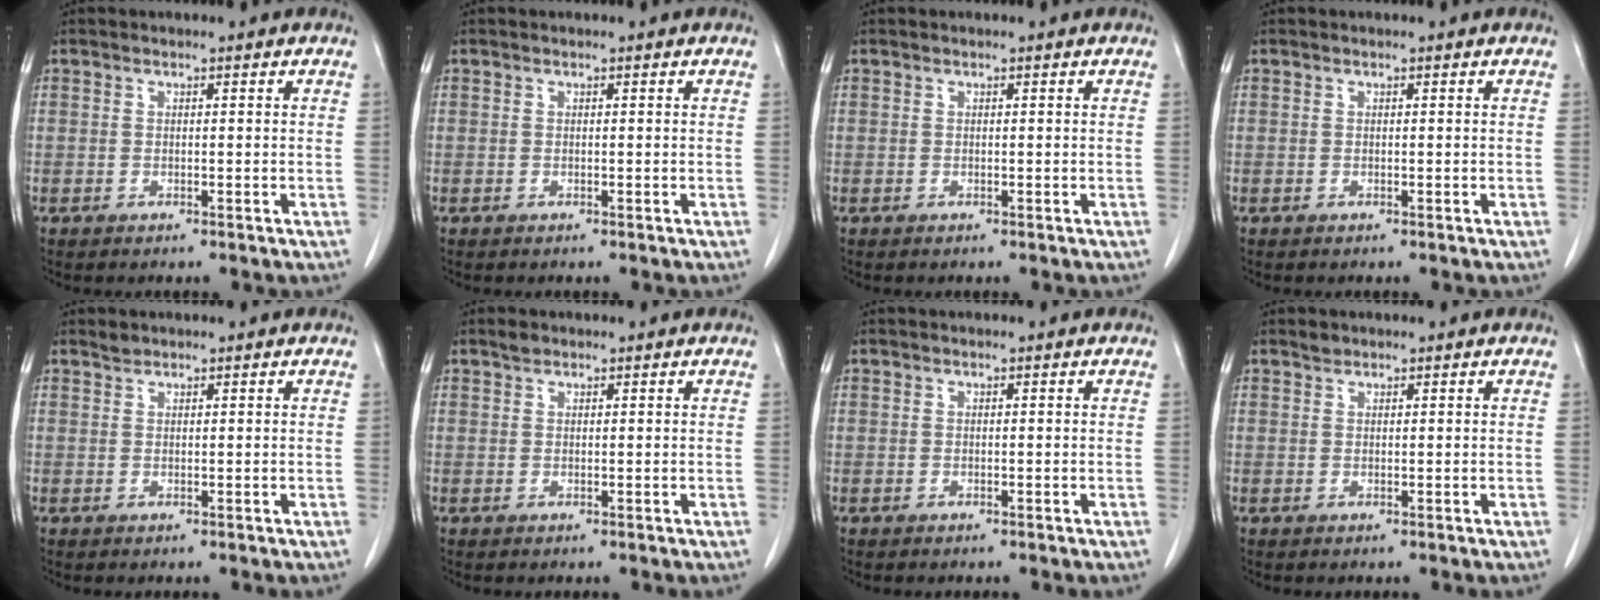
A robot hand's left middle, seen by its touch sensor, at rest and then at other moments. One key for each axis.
{"total": 0.0}
{"total": 0.0}
{"total": 0.0}
{"total": 0.8, "fx": 0.8, "fy": 0.2, "fz": 0.0, "tx": -0.004, "ty": 0.000, "tz": 0.016}
{"total": 1.0, "fx": 0.8, "fy": 0.5, "fz": 0.3, "tx": -0.008, "ty": 0.004, "tz": 0.014}
{"total": 0.0}
{"total": 0.8, "fx": 0.7, "fy": 0.4, "fz": 0.1, "tx": -0.004, "ty": 0.000, "tz": 0.013}